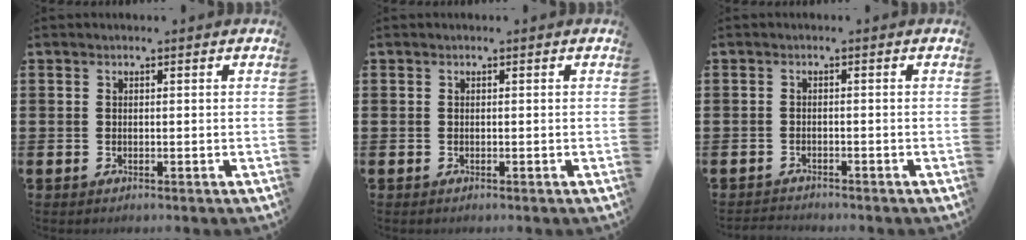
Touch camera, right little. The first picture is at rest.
{"total": 0.0}
{"total": 1.1, "force": [-1.1, 0.1, -0.1], "torque": [-0.002, 0.001, -0.023]}